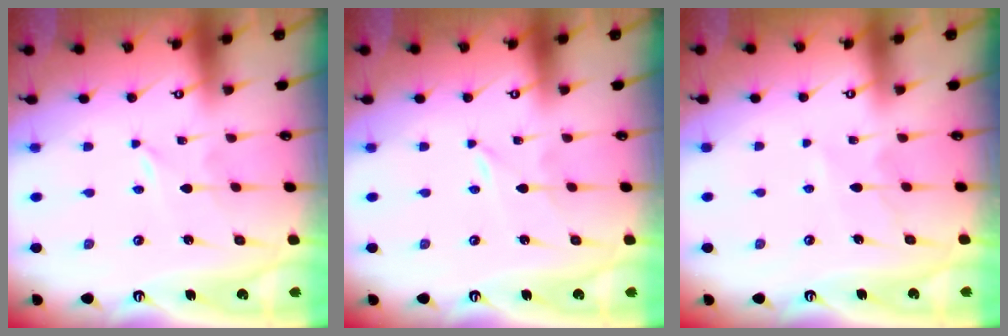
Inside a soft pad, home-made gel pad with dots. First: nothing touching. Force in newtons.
{"total": 0.0}
{"total": 4.3, "press": 4.2, "slide": 0.4}